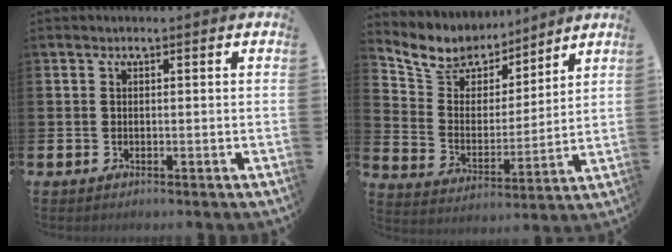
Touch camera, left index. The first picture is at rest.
{"total": 8.2, "force": [7.5, 3.3, 0.6], "torque": [-0.069, -0.055, 0.137]}